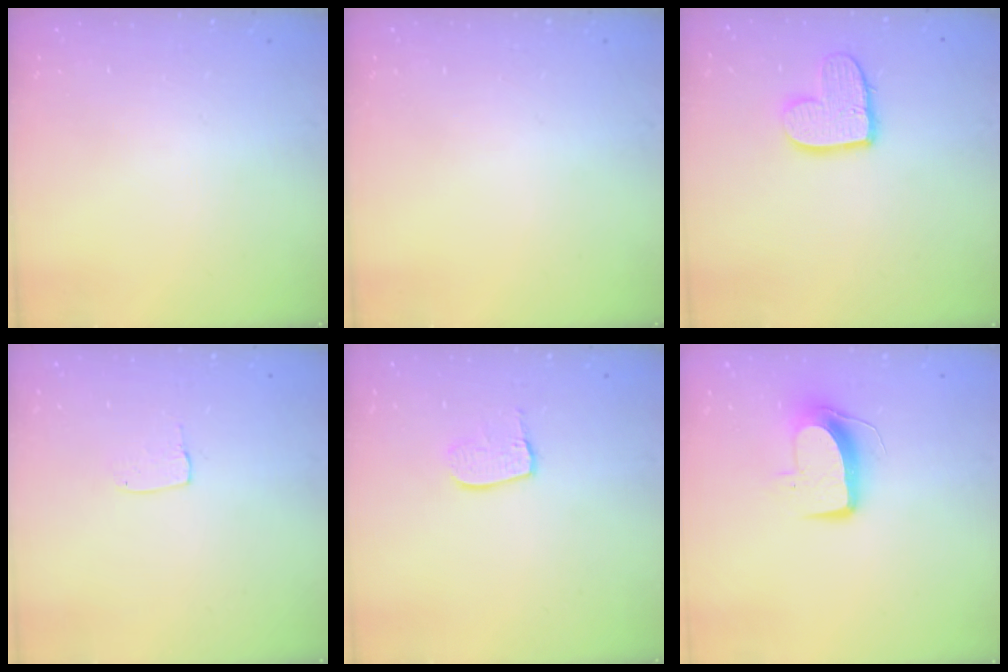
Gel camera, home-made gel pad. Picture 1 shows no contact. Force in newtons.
{"total": 0.0}
{"total": 10.9, "press": 10.8, "slide": 0.7}
{"total": 3.4, "press": 3.4, "slide": 0.2}
{"total": 8.2, "press": 8.2, "slide": 0.7}
{"total": 9.7, "press": 9.7, "slide": 0.3}